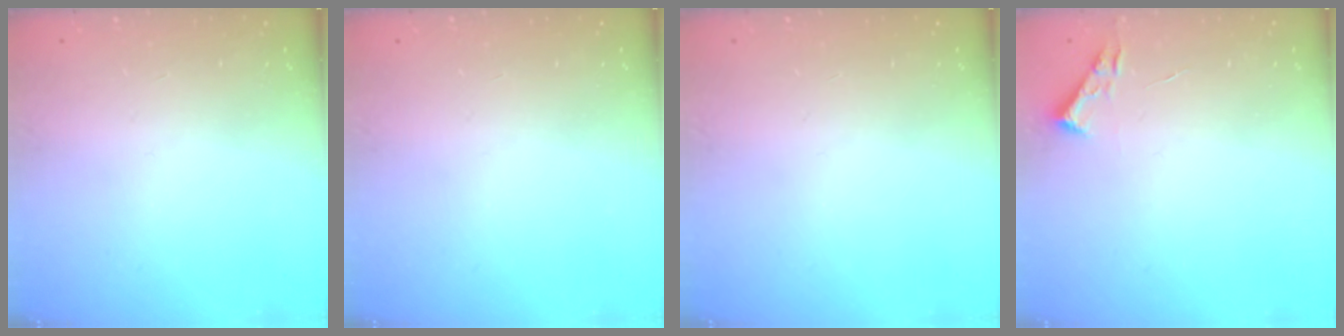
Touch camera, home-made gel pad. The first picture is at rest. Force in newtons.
{"total": 0.0}
{"total": 0.0}
{"total": 2.7, "press": 2.7, "slide": 0.4}